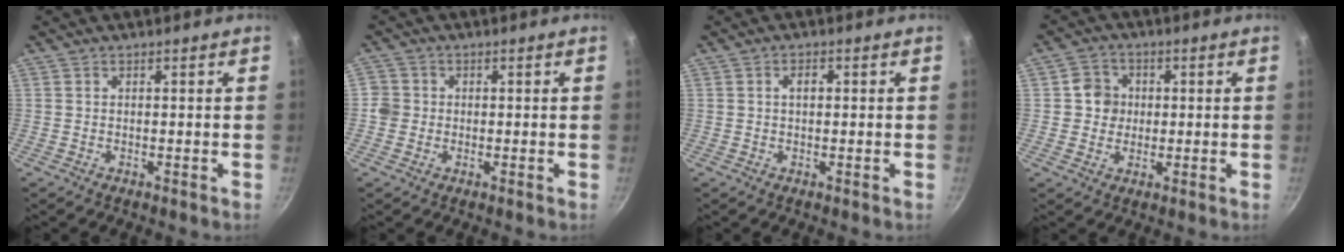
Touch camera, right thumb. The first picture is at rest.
{"total": 3.1, "force": [-0.3, 3.0, 0.7], "torque": [0.004, 0.007, -0.010]}
{"total": 1.9, "force": [0.3, 1.1, 1.5], "torque": [-0.022, 0.006, 0.004]}
{"total": 5.6, "force": [0.5, 5.3, 1.9], "torque": [0.000, 0.008, 0.003]}